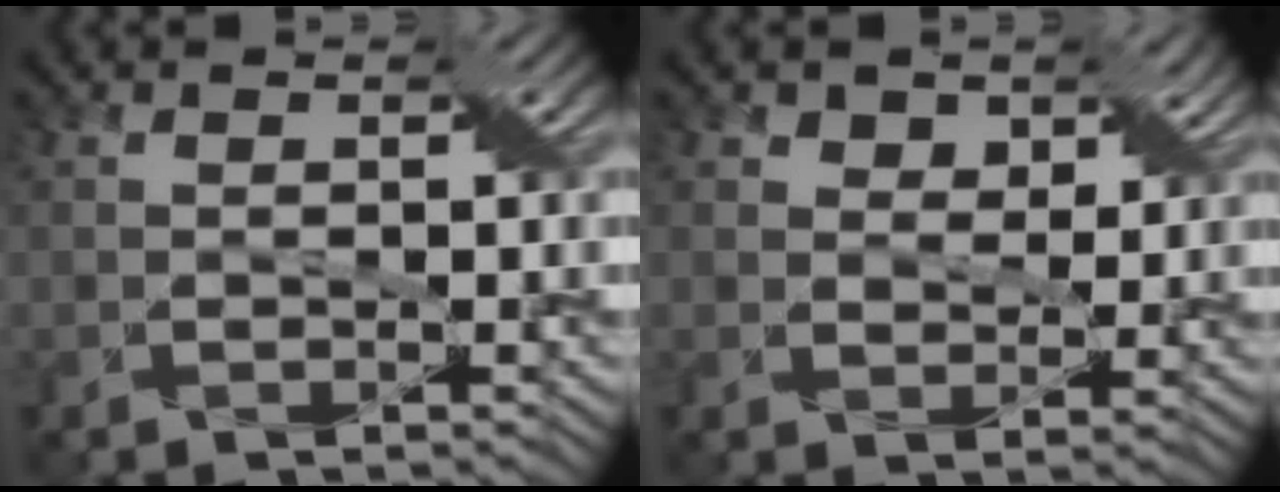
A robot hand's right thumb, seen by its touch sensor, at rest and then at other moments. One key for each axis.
{"total": 4.2, "fx": 2.6, "fy": 2.7, "fz": 1.9, "tx": -0.037, "ty": -0.009, "tz": 0.039}